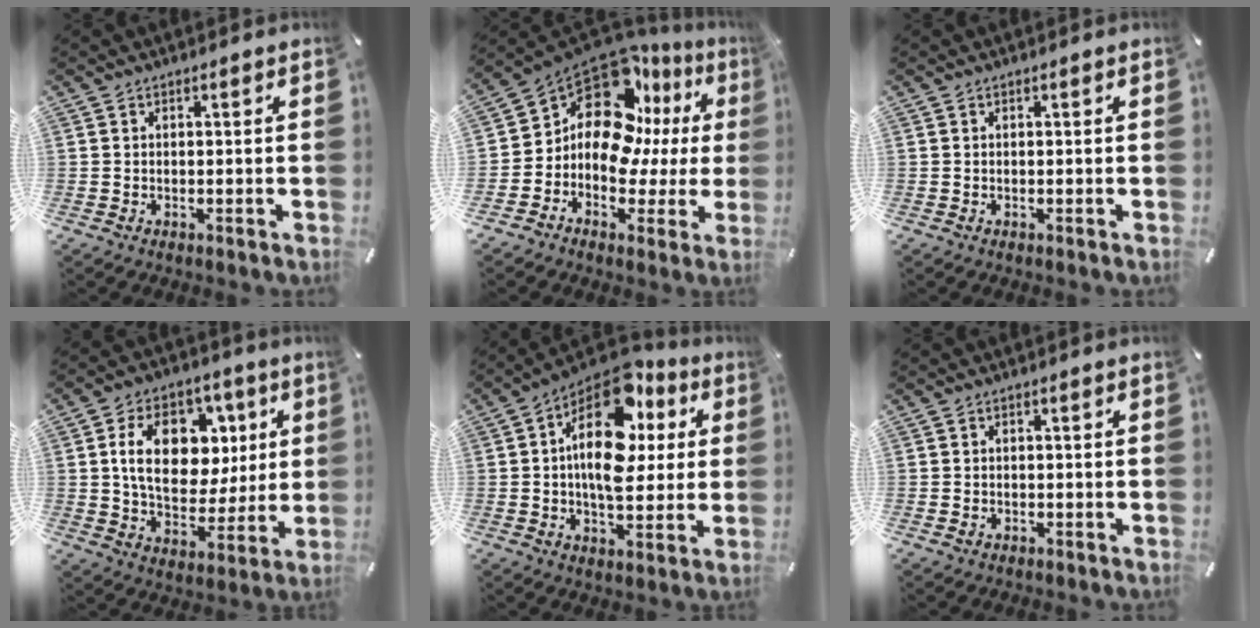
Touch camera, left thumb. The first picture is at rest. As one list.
[{"total": 15.4, "force": [6.4, 10.6, 9.2], "torque": [-0.172, -0.072, 0.108]}, {"total": 0.0}, {"total": 17.2, "force": [4.5, 12.6, 10.9], "torque": [-0.176, 0.005, 0.085]}, {"total": 19.5, "force": [5.8, 11.9, 14.3], "torque": [-0.249, -0.036, 0.097]}, {"total": 0.8, "force": [-0.2, 0.7, 0.4], "torque": [-0.008, 0.003, -0.006]}]